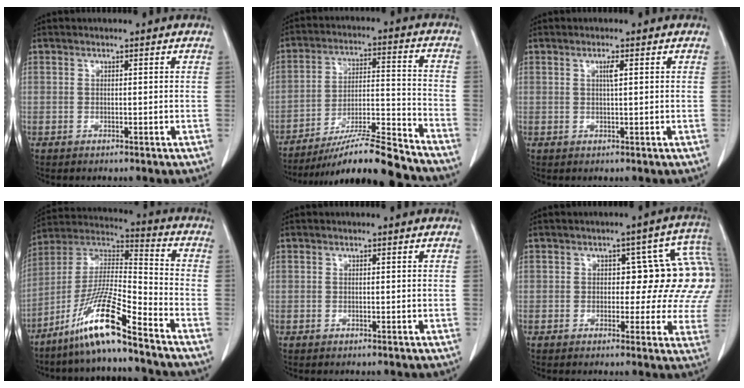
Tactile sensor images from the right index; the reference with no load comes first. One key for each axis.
{"total": 15.8, "fx": -14.0, "fy": 0.8, "fz": 7.3, "tx": -0.127, "ty": 0.007, "tz": -0.234}
{"total": 1.4, "fx": 0.5, "fy": 0.0, "fz": 1.4, "tx": -0.026, "ty": 0.001, "tz": 0.008}
{"total": 13.7, "fx": -9.4, "fy": 0.0, "fz": 10.0, "tx": -0.204, "ty": -0.010, "tz": -0.180}
{"total": 0.0}
{"total": 11.0, "fx": 1.6, "fy": 5.3, "fz": 9.4, "tx": -0.095, "ty": 0.033, "tz": 0.014}